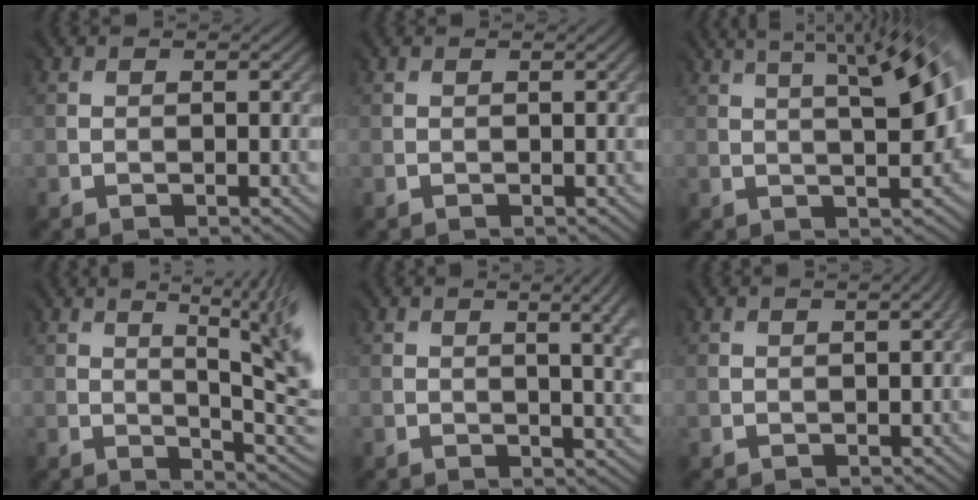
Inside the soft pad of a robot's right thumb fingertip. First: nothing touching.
{"total": 0.0}
{"total": 9.3, "force": [2.4, 1.7, 8.8], "torque": [-0.098, 0.044, 0.029]}
{"total": 10.2, "force": [2.5, 2.4, 9.6], "torque": [-0.120, 0.031, 0.041]}
{"total": 5.6, "force": [1.2, 1.9, 5.1], "torque": [-0.032, 0.015, 0.007]}
{"total": 0.8, "force": [-0.1, -0.7, -0.5], "torque": [0.009, 0.002, 0.001]}